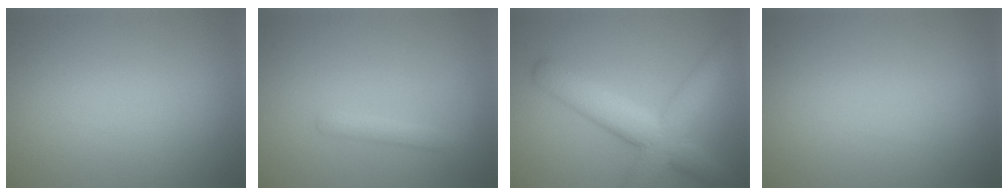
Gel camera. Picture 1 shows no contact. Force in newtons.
{"total": 1.6, "press": 1.6, "slide": 0.1}
{"total": 6.8, "press": 6.8, "slide": 0.5}
{"total": 0.0}